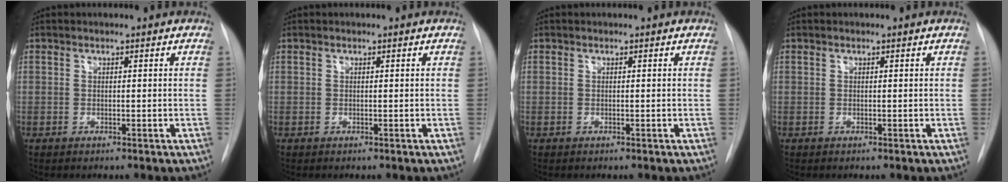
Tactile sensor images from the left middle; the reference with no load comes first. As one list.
[{"total": 0.0}, {"total": 0.0}, {"total": 0.0}]